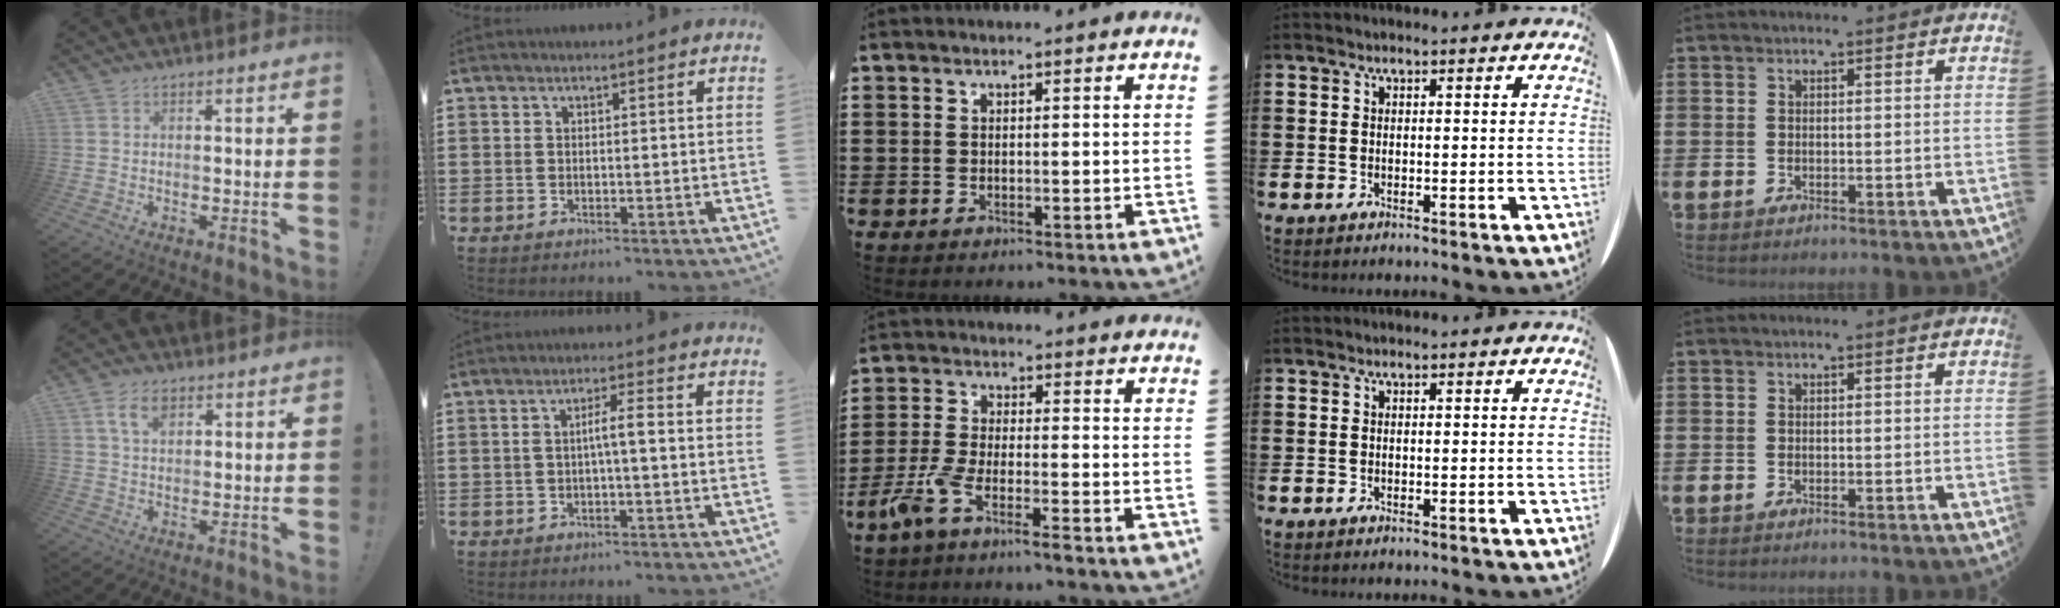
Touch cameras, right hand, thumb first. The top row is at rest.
{"thumb": {"total": 5.6, "force": [2.6, 3.2, 3.7], "torque": [-0.058, -0.002, 0.046]}, "index": {"total": 3.3, "force": [-0.3, 0.1, 3.3], "torque": [-0.062, 0.001, -0.010]}, "middle": {"total": 5.7, "force": [-4.4, 0.4, 3.6], "torque": [-0.102, -0.019, -0.089]}}